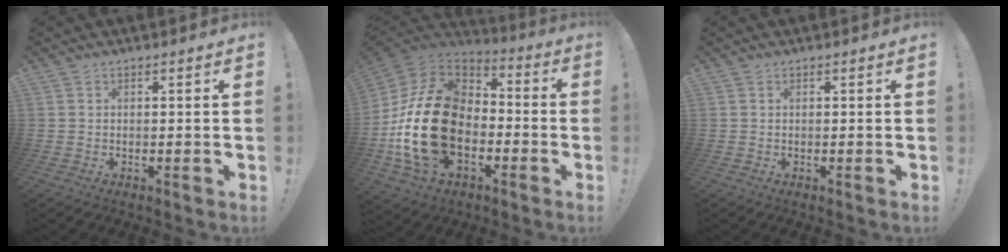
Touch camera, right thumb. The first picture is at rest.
{"total": 27.1, "force": [-4.0, 17.9, 19.9], "torque": [-0.401, 0.032, -0.054]}
{"total": 0.0}